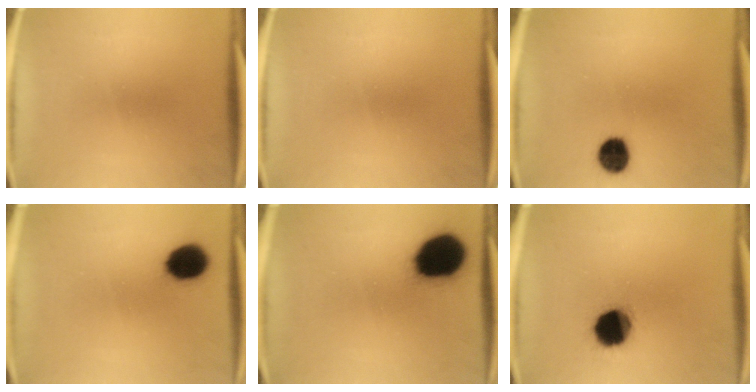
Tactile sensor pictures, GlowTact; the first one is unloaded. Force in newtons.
{"total": 0.0}
{"total": 6.7}
{"total": 8.7}
{"total": 19.4}
{"total": 12.9}